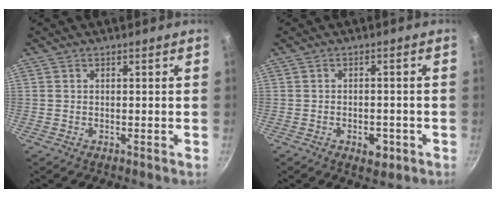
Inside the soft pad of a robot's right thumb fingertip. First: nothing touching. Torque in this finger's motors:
{"motor_torque": [-0.28, 0.17, -0.17, 0.07, -0.01]}